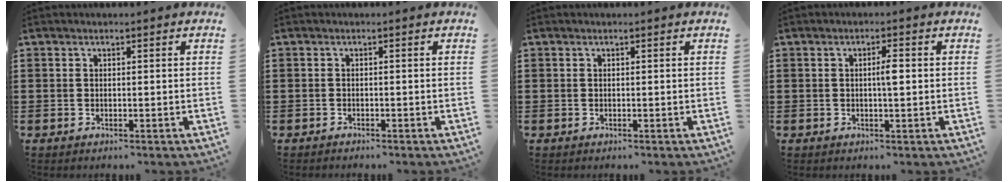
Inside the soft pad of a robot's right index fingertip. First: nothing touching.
{"total": 0.6, "force": [-0.6, 0.1, 0.0], "torque": [-0.002, 0.000, -0.013]}
{"total": 0.0}
{"total": 2.4, "force": [0.1, 0.4, 2.4], "torque": [-0.045, -0.002, 0.000]}